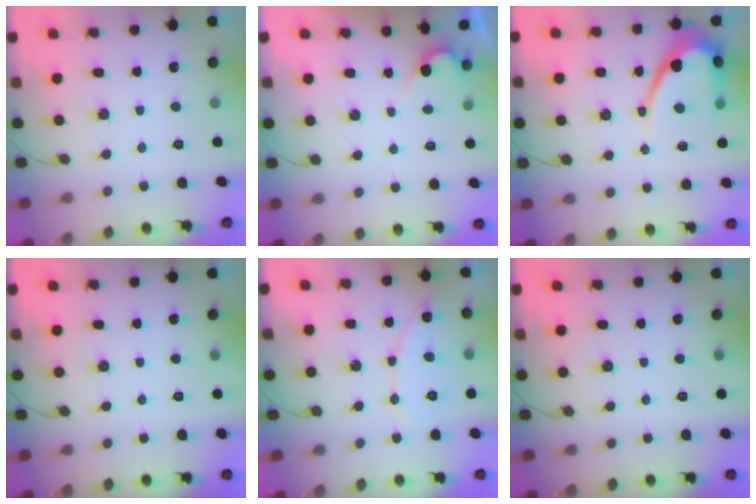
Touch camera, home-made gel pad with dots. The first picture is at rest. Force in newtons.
{"total": 2.7, "press": 2.7, "slide": 0.2}
{"total": 10.8, "press": 10.8, "slide": 0.9}
{"total": 0.0}
{"total": 8.0, "press": 7.9, "slide": 0.7}
{"total": 0.0}